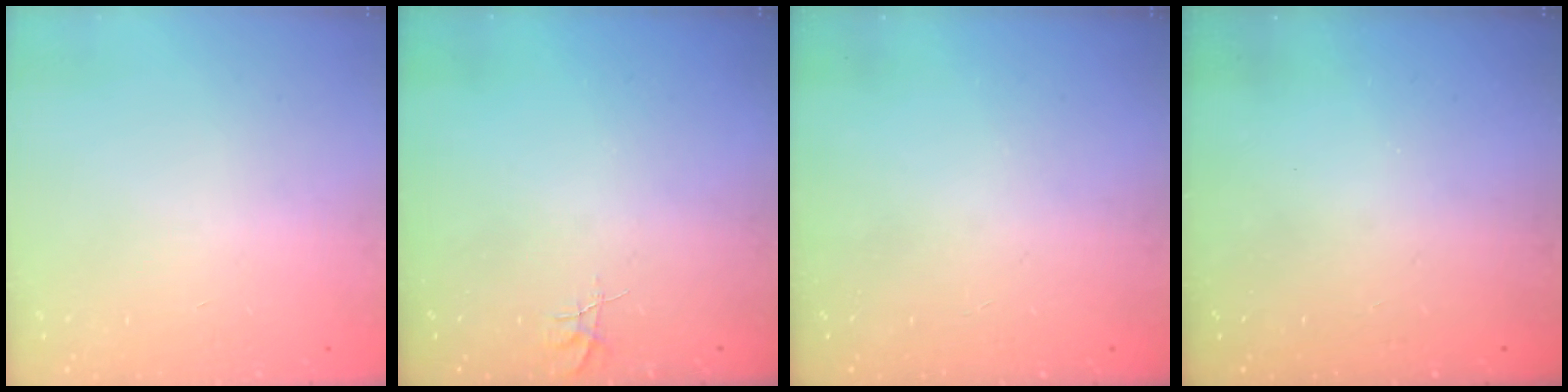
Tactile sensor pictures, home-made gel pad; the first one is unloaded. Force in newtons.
{"total": 3.6, "press": 3.6, "slide": 0.3}
{"total": 0.0}
{"total": 0.0}